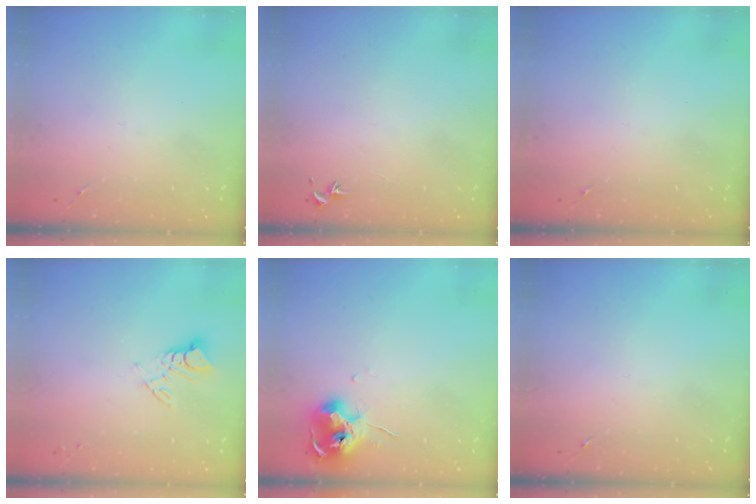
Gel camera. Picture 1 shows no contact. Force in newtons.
{"total": 0.7, "press": 0.7, "slide": 0.3}
{"total": 0.0}
{"total": 6.2, "press": 6.1, "slide": 0.4}
{"total": 10.5, "press": 10.4, "slide": 1.0}
{"total": 0.0}